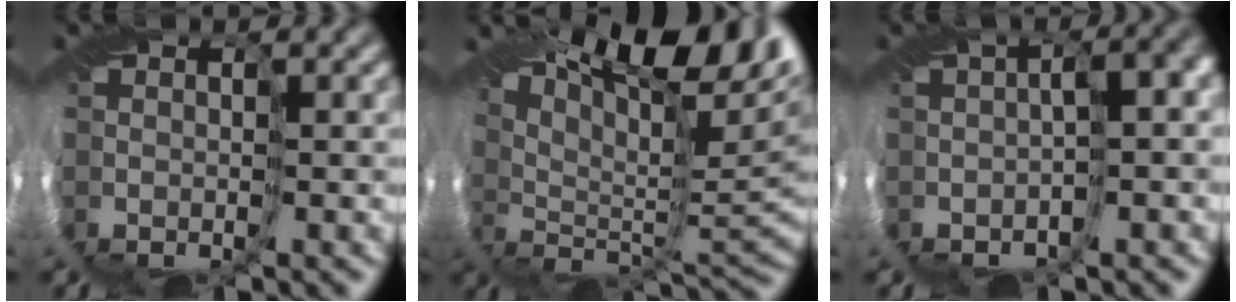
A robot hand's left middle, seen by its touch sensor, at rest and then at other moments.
{"total": 13.5, "force": [7.8, 4.1, 10.3], "torque": [-0.147, 0.034, 0.127]}
{"total": 4.1, "force": [-1.2, 1.2, 3.7], "torque": [-0.042, 0.012, -0.012]}